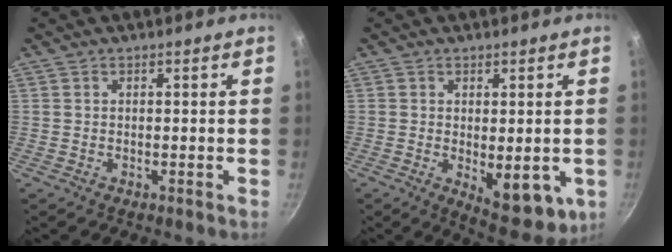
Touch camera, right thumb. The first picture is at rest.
{"total": 10.3, "force": [-1.6, 4.9, 9.0], "torque": [-0.099, -0.016, -0.009]}